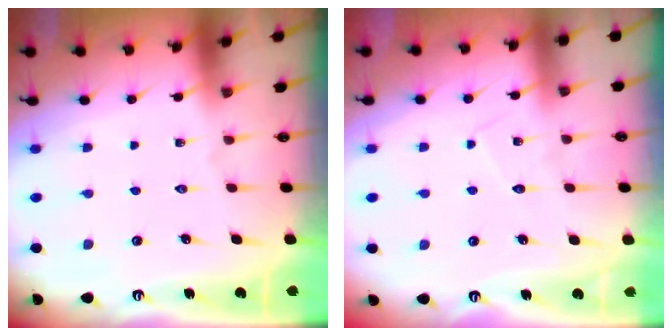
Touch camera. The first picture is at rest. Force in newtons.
{"total": 5.5, "press": 5.5, "slide": 0.3}